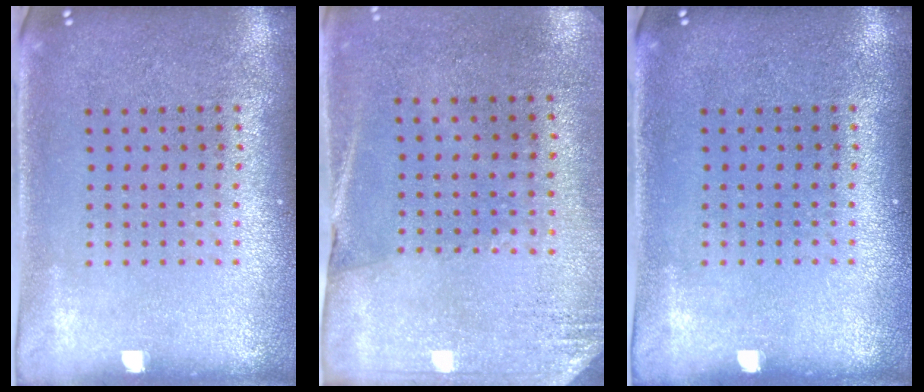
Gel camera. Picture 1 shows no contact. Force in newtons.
{"total": 2.6, "press": 2.3, "slide": 1.2}
{"total": 0.0}